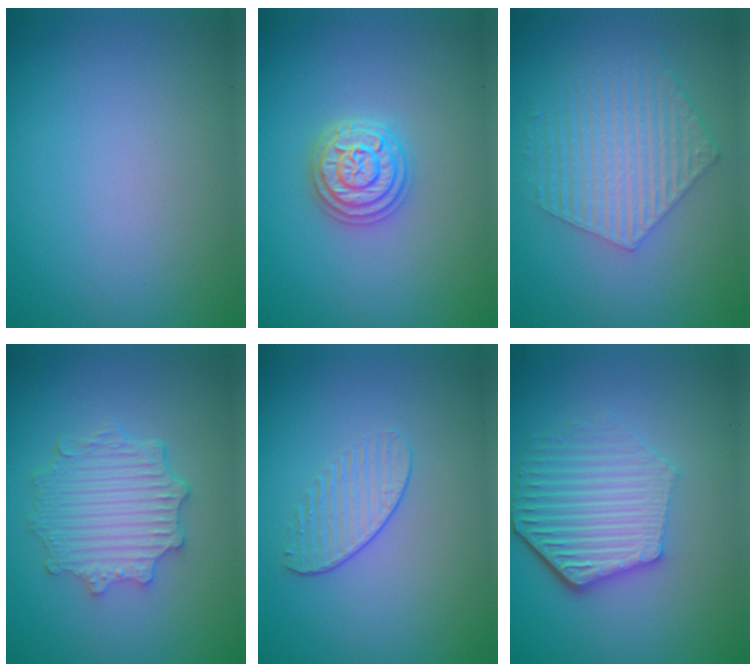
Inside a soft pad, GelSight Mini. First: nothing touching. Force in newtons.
{"total": 3.6, "press": 3.6, "slide": 0.5}
{"total": 5.6, "press": 4.1, "slide": 3.9}
{"total": 4.4, "press": 3.6, "slide": 2.6}
{"total": 1.6, "press": 1.1, "slide": 1.2}
{"total": 6.1, "press": 4.6, "slide": 4.0}